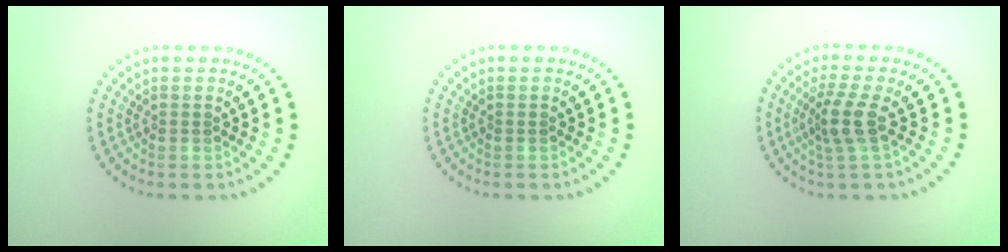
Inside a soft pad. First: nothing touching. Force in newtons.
{"total": 0.0}
{"total": 2.7, "press": 2.0, "slide": 1.9}